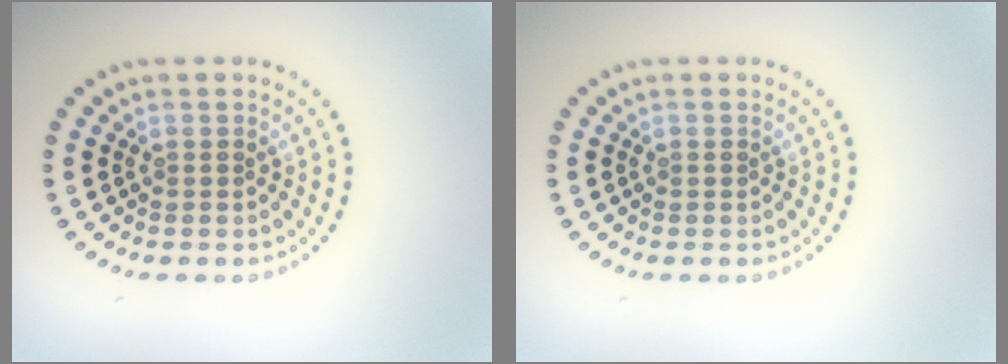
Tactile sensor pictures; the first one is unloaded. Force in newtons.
{"total": 0.0}